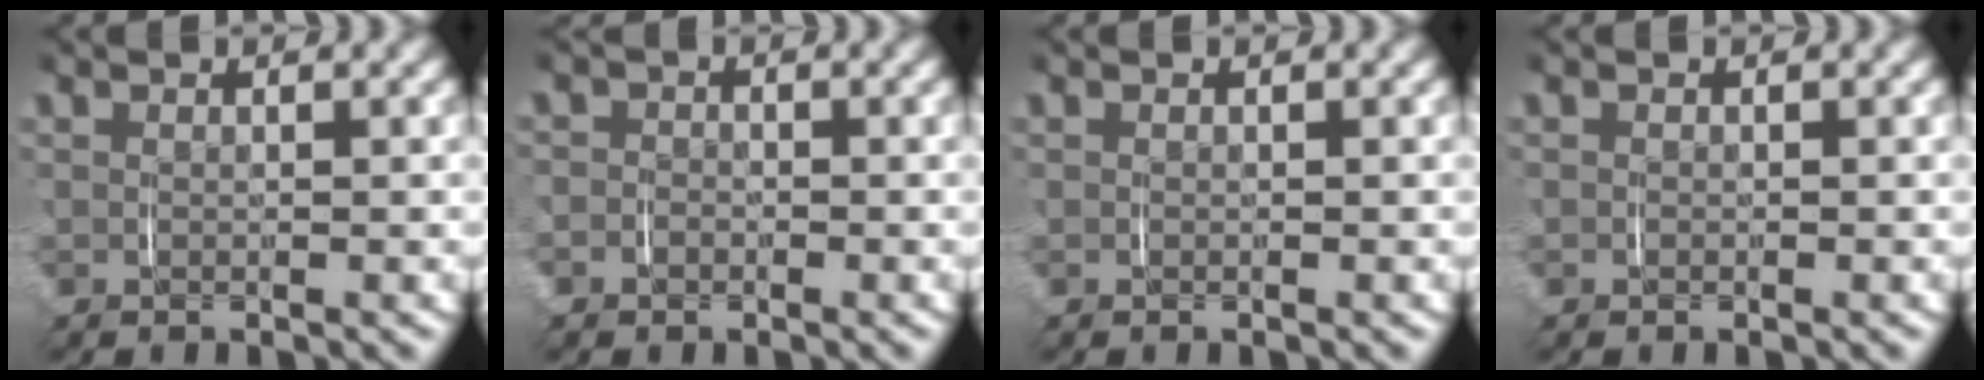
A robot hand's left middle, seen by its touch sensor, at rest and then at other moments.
{"total": 2.0, "force": [-0.7, 1.9, 0.1], "torque": [-0.010, -0.002, -0.022]}
{"total": 0.0}
{"total": 0.0}